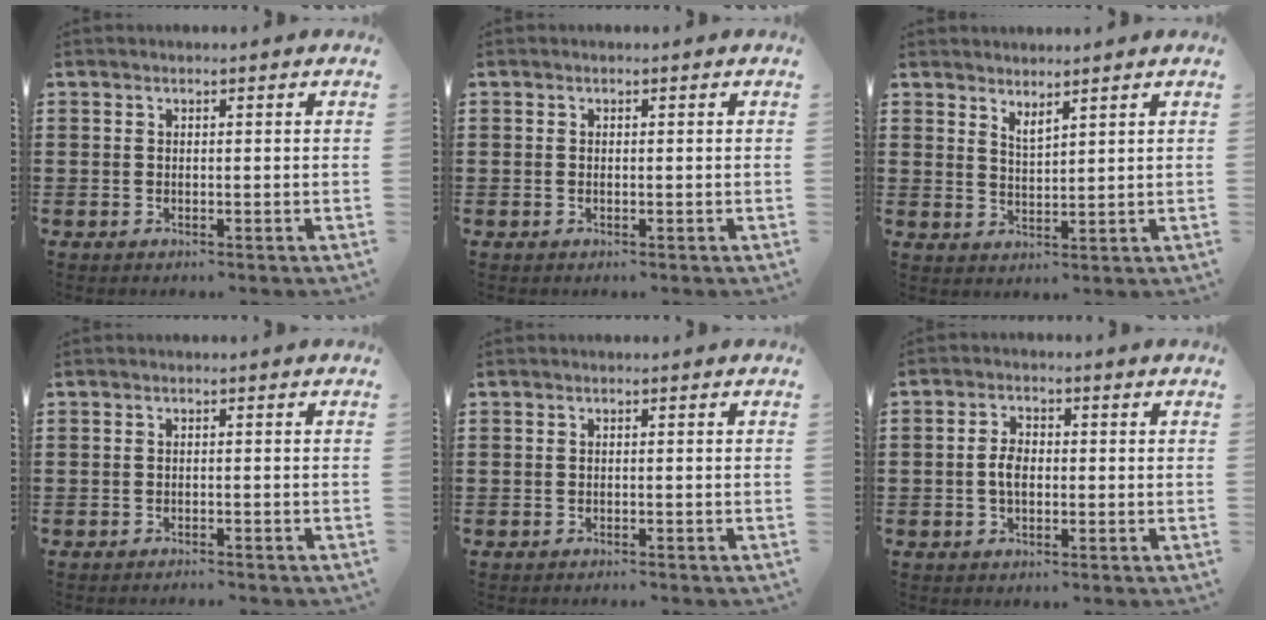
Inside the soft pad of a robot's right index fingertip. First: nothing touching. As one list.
[{"total": 0.0}, {"total": 2.0, "force": [2.0, 0.0, 0.3], "torque": [-0.009, 0.001, 0.038]}, {"total": 1.0, "force": [-1.0, 0.0, 0.0], "torque": [-0.004, 0.000, -0.020]}, {"total": 0.6, "force": [-0.6, 0.0, 0.1], "torque": [-0.004, -0.003, -0.012]}, {"total": 3.3, "force": [-0.4, 1.9, 2.7], "torque": [-0.059, 0.002, -0.011]}]